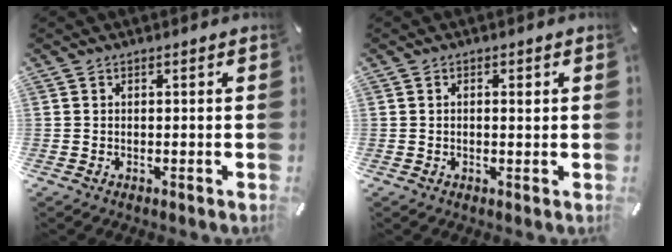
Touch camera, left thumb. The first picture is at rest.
{"total": 1.4, "force": [0.2, 0.7, 1.2], "torque": [-0.016, 0.000, 0.000]}